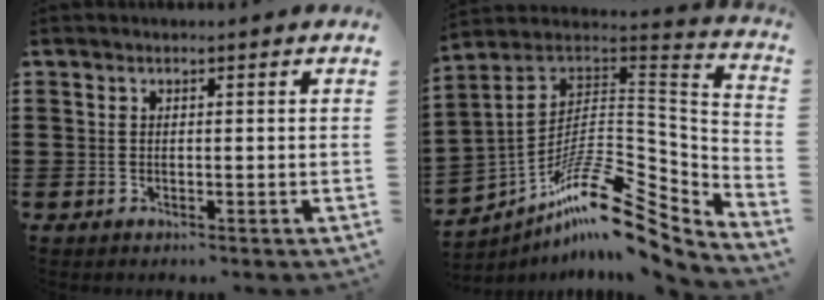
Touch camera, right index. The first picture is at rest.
{"total": 14.1, "force": [-9.6, 4.9, 9.1], "torque": [-0.134, 0.006, -0.178]}